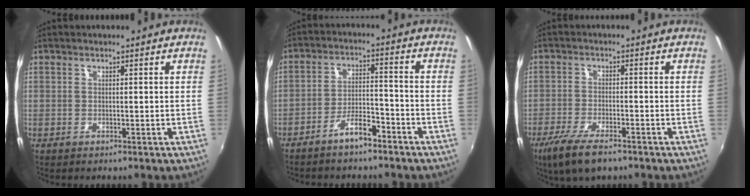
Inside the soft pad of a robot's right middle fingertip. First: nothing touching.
{"total": 6.0, "force": [-4.7, 1.8, 3.3], "torque": [-0.070, 0.015, -0.077]}
{"total": 8.9, "force": [-6.2, 2.6, 5.8], "torque": [-0.143, -0.030, -0.116]}